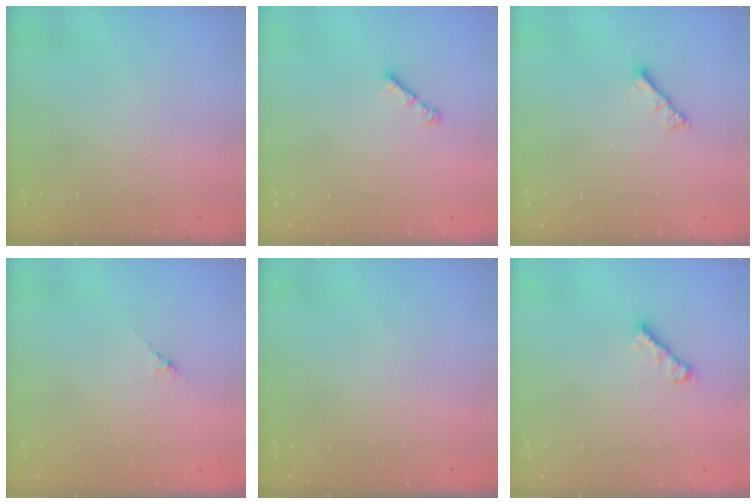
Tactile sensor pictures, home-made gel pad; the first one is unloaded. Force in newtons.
{"total": 2.6, "press": 2.5, "slide": 0.7}
{"total": 2.8, "press": 2.8, "slide": 0.6}
{"total": 2.7, "press": 2.7, "slide": 0.7}
{"total": 0.0}
{"total": 3.5, "press": 3.4, "slide": 0.7}